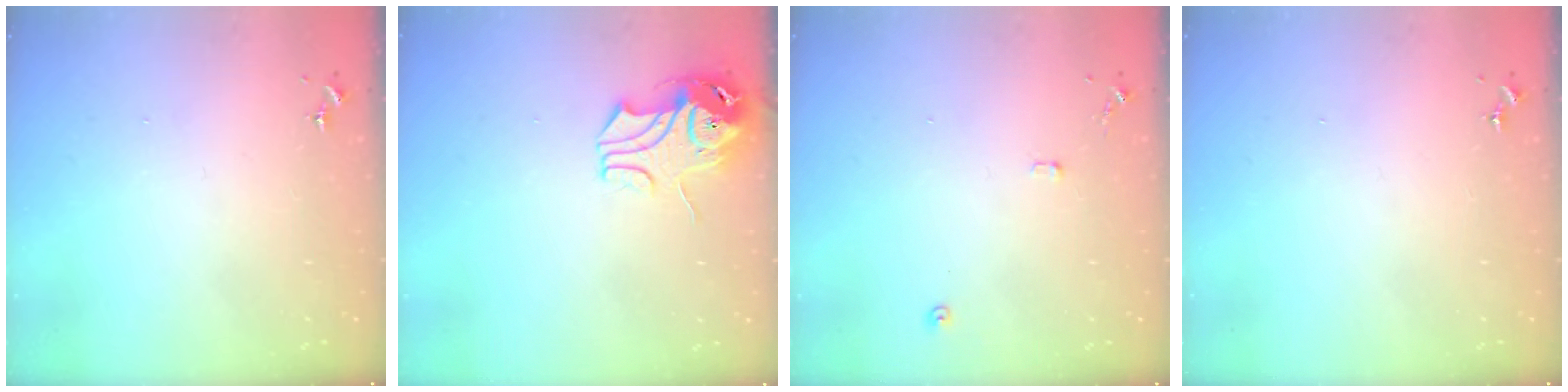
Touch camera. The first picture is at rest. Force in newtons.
{"total": 9.5, "press": 9.4, "slide": 1.2}
{"total": 7.4, "press": 7.4, "slide": 0.8}
{"total": 0.0}